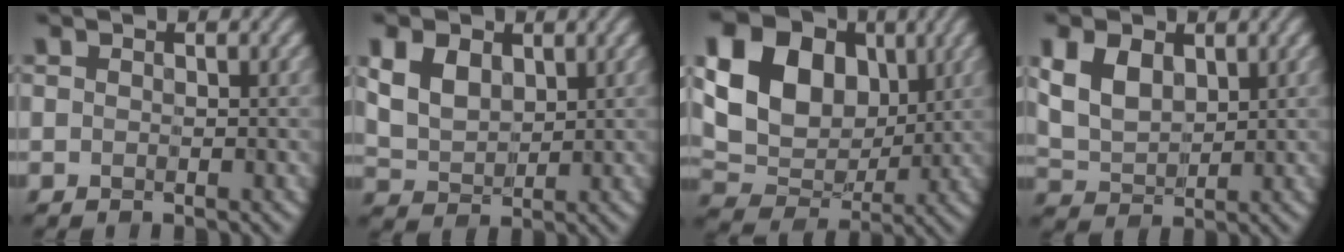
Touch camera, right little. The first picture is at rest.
{"total": 3.7, "force": [1.0, 2.5, 2.4], "torque": [-0.058, -0.006, 0.020]}
{"total": 12.2, "force": [2.7, 9.1, 7.7], "torque": [-0.155, 0.022, 0.039]}
{"total": 4.1, "force": [1.1, 2.7, 2.9], "torque": [-0.068, -0.005, 0.021]}